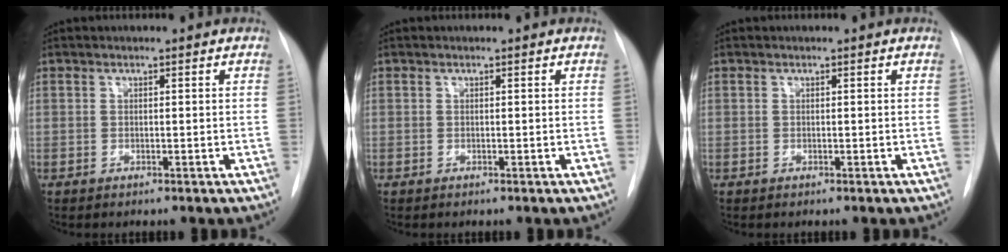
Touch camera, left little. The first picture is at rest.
{"total": 0.0}
{"total": 0.0}